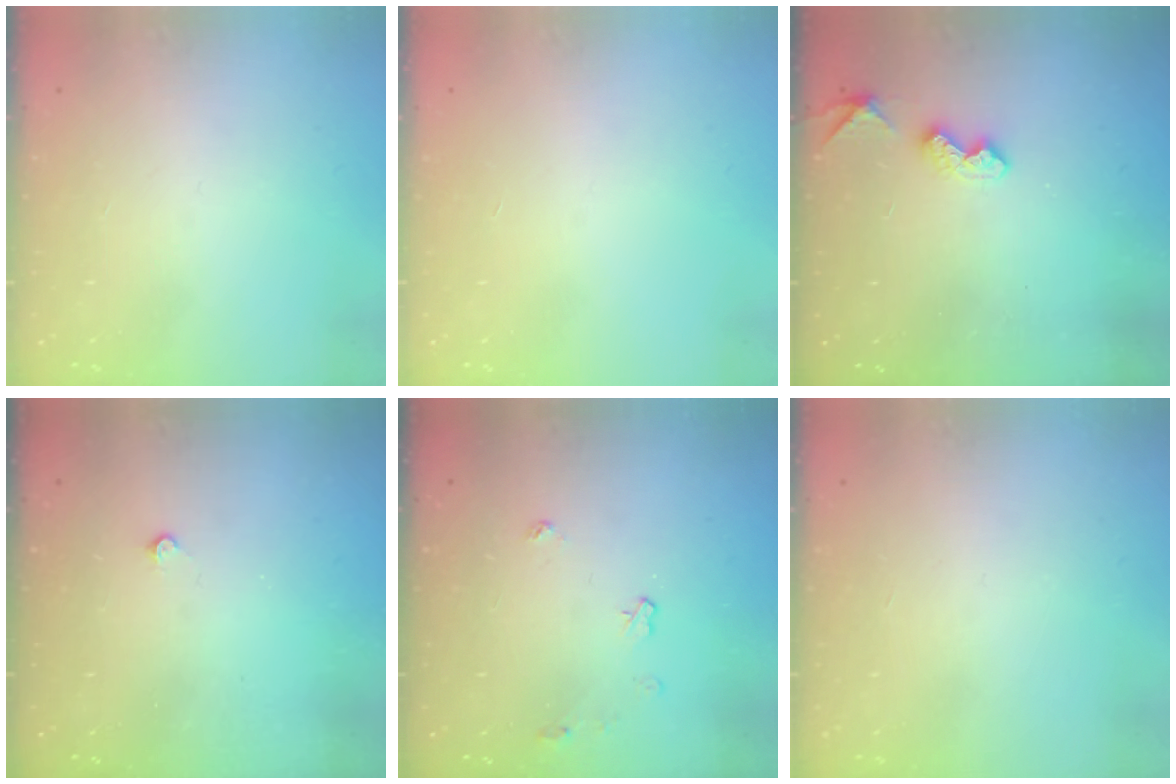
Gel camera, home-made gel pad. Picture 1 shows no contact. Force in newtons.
{"total": 0.0}
{"total": 4.9, "press": 4.8, "slide": 0.7}
{"total": 2.0, "press": 1.9, "slide": 0.3}
{"total": 4.0, "press": 3.9, "slide": 0.5}
{"total": 0.0}